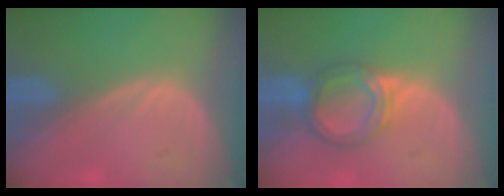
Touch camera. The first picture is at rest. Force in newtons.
{"total": 6.2, "press": 5.7, "slide": 2.5}